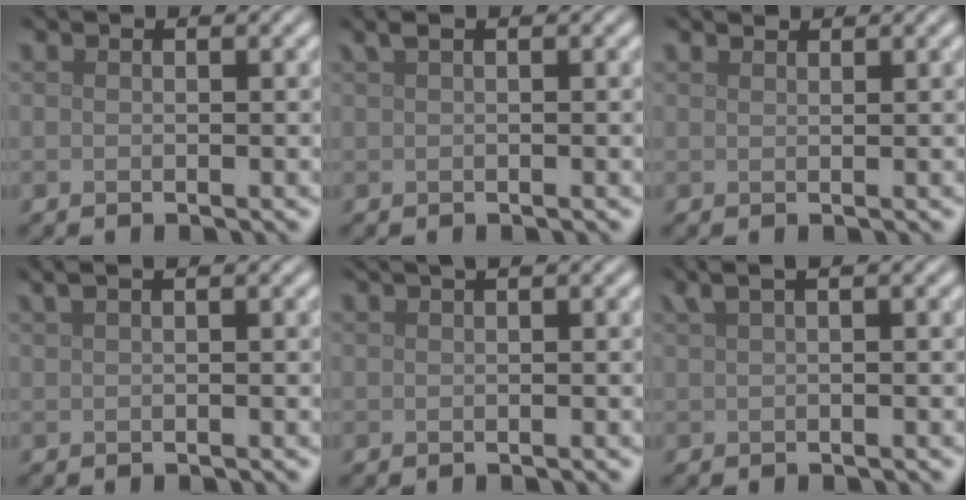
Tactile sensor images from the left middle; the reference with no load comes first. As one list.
[{"total": 1.3, "force": [0.6, 0.3, 1.0], "torque": [-0.021, 0.009, 0.011]}, {"total": 0.7, "force": [0.7, 0.1, 0.1], "torque": [-0.003, -0.002, 0.012]}, {"total": 3.2, "force": [1.7, 1.5, 2.3], "torque": [-0.022, 0.021, 0.004]}, {"total": 1.8, "force": [1.1, 0.6, 1.3], "torque": [-0.017, 0.005, 0.012]}, {"total": 3.3, "force": [1.7, 1.3, 2.5], "torque": [-0.032, 0.014, 0.016]}]